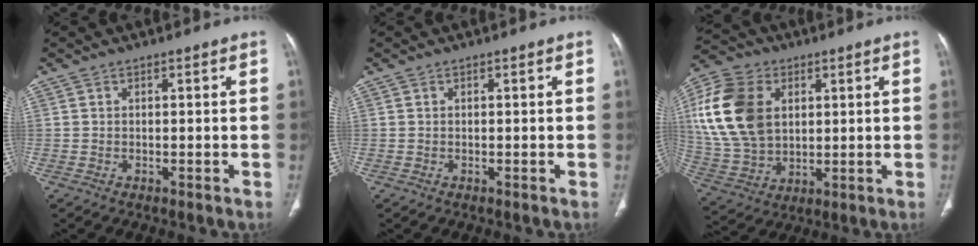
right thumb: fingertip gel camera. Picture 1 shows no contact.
{"total": 0.0}
{"total": 19.0, "force": [4.5, 13.3, 12.8], "torque": [-0.255, -0.004, 0.091]}